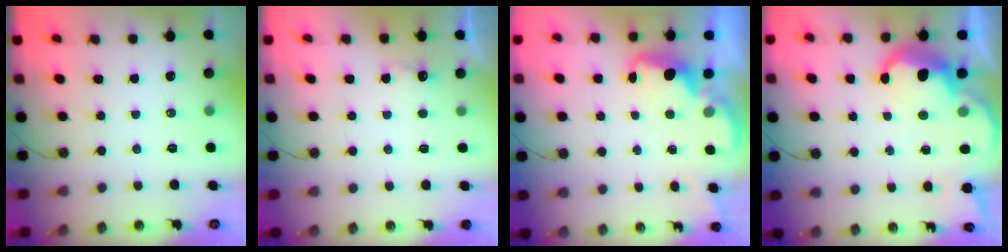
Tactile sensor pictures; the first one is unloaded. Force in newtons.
{"total": 2.8, "press": 2.7, "slide": 0.9}
{"total": 2.3, "press": 2.2, "slide": 0.6}
{"total": 10.7, "press": 10.6, "slide": 1.2}